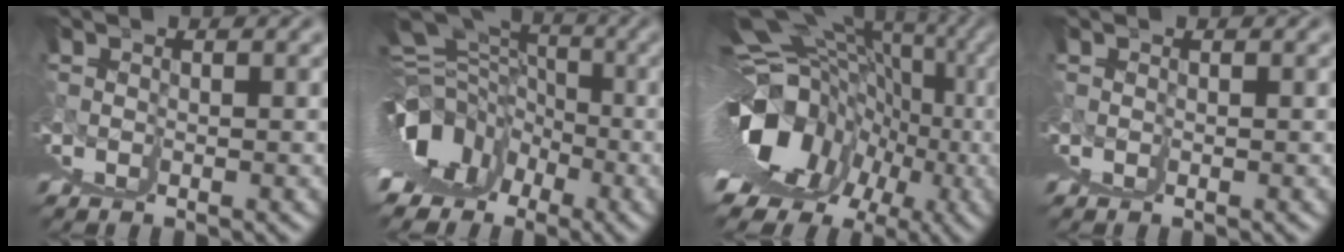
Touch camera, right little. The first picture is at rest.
{"total": 8.6, "force": [1.0, 2.7, 8.1], "torque": [-0.096, 0.017, 0.030]}
{"total": 14.2, "force": [0.8, 5.6, 13.0], "torque": [-0.156, 0.007, 0.027]}
{"total": 0.0}